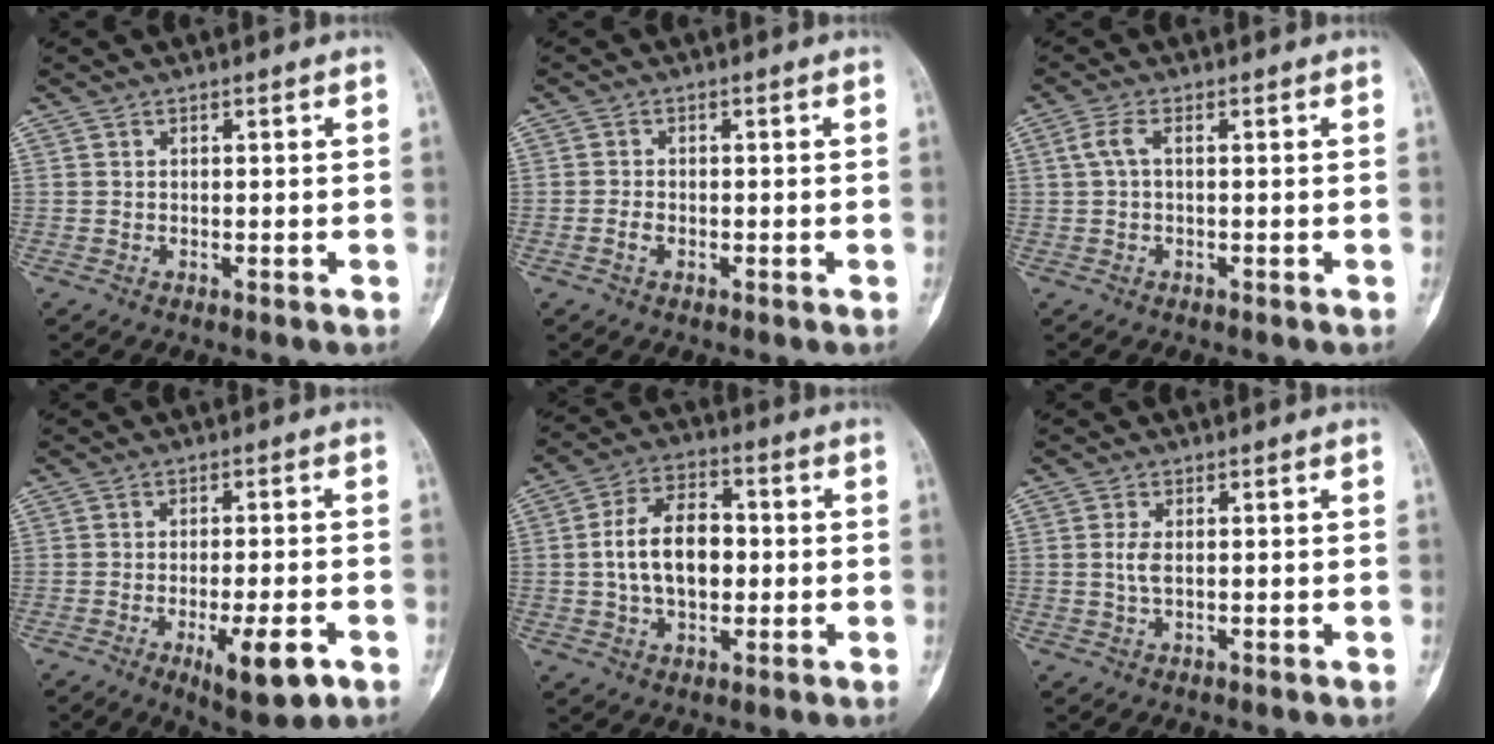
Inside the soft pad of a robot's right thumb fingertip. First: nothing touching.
{"total": 1.6, "force": [-0.7, 1.0, 1.0], "torque": [-0.020, 0.007, -0.015]}
{"total": 2.6, "force": [0.3, 0.9, 2.4], "torque": [-0.060, 0.011, 0.005]}
{"total": 12.3, "force": [-5.1, 4.6, 10.2], "torque": [-0.140, 0.015, -0.066]}
{"total": 12.2, "force": [-0.1, 7.6, 9.6], "torque": [-0.150, 0.021, -0.005]}
{"total": 2.2, "force": [0.1, 0.9, 2.0], "torque": [-0.051, -0.001, 0.003]}